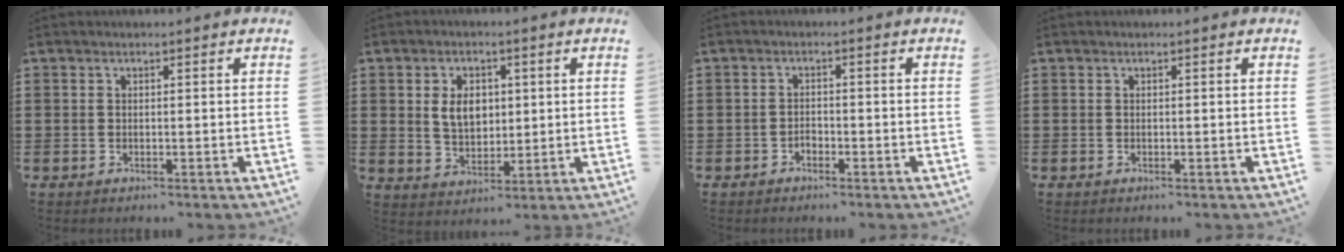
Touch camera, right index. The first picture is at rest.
{"total": 5.3, "force": [1.0, 3.7, 3.7], "torque": [-0.067, 0.008, 0.011]}
{"total": 1.3, "force": [-1.0, 0.8, 0.4], "torque": [-0.012, -0.001, -0.020]}
{"total": 0.0}